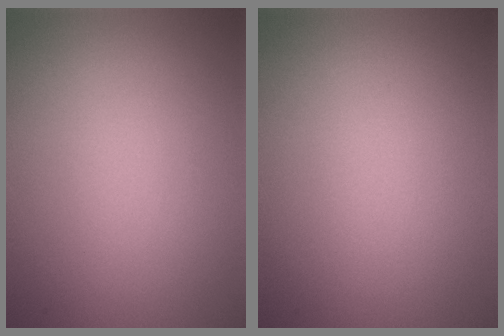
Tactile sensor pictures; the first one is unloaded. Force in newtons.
{"total": 0.0}